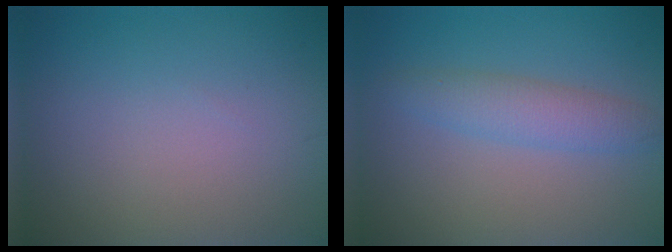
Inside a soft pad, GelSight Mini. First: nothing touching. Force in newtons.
{"total": 3.0, "press": 3.0, "slide": 0.1}